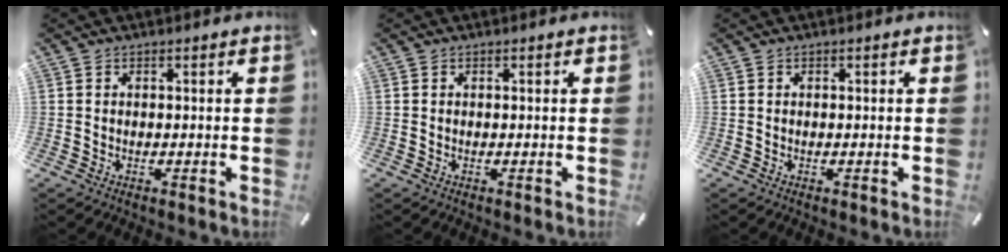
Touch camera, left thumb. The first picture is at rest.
{"total": 0.0}
{"total": 0.0}